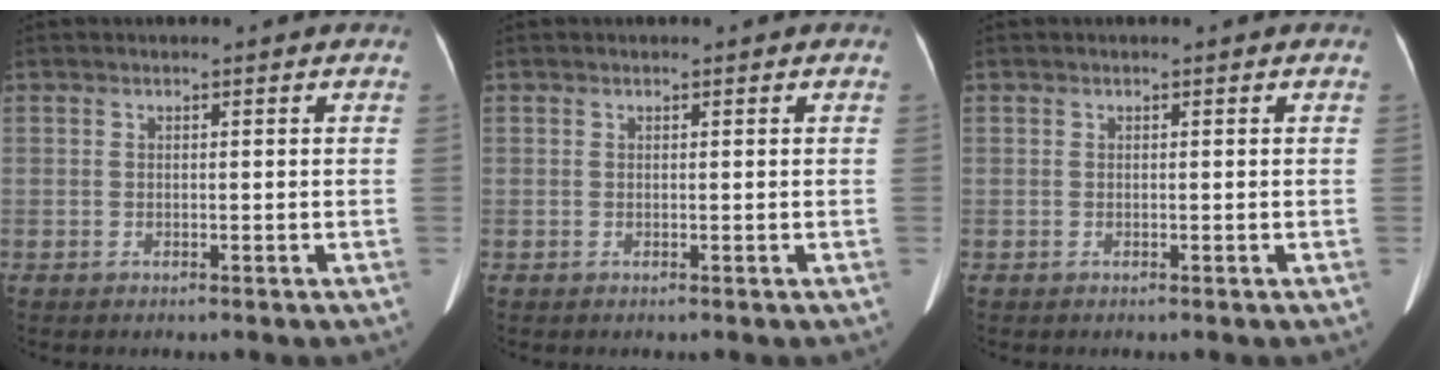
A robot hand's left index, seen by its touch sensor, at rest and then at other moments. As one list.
[{"total": 0.0}, {"total": 0.0}]